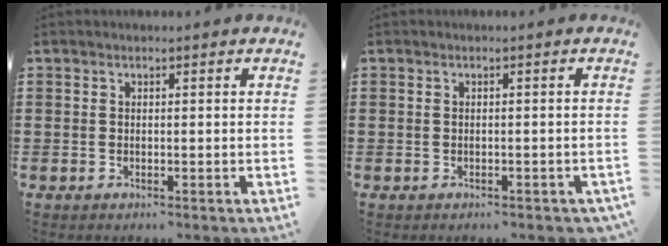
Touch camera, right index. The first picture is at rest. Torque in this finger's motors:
{"motor_torque": [1.33, 0.80, 0.17, 0.00]}